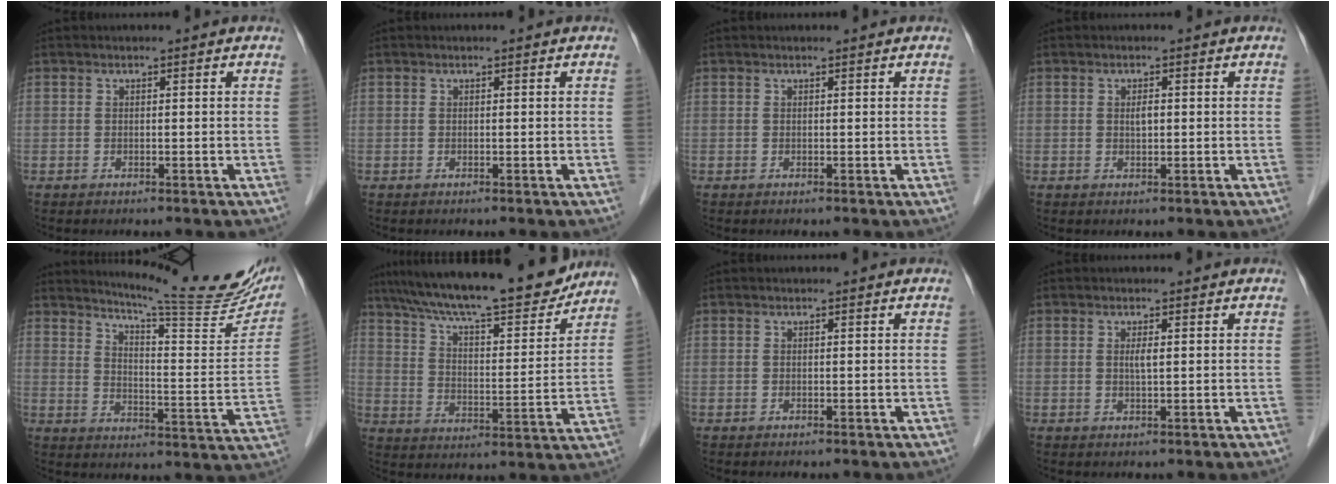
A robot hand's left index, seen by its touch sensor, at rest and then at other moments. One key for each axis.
{"total": 0.0}
{"total": 0.5, "fx": -0.5, "fy": -0.1, "fz": -0.1, "tx": 0.001, "ty": 0.002, "tz": -0.009}
{"total": 1.3, "fx": -0.9, "fy": 0.4, "fz": 0.9, "tx": -0.015, "ty": -0.006, "tz": -0.015}
{"total": 19.3, "fx": 16.8, "fy": 1.5, "fz": 9.4, "tx": -0.130, "ty": -0.072, "tz": 0.207}
{"total": 21.6, "fx": 18.4, "fy": 3.6, "fz": 10.8, "tx": -0.179, "ty": 0.002, "tz": 0.268}
{"total": 0.0}
{"total": 1.3, "fx": -0.8, "fy": 0.0, "fz": 1.1, "tx": -0.025, "ty": -0.007, "tz": -0.013}